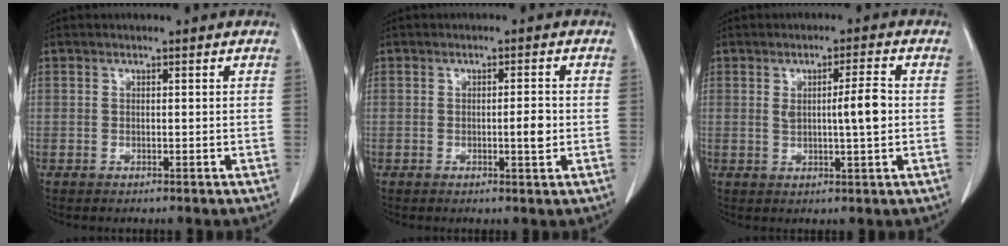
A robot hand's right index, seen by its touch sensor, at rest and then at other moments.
{"total": 2.8, "force": [-0.3, 0.5, 2.7], "torque": [-0.041, -0.001, -0.005]}
{"total": 5.2, "force": [0.4, 0.4, 5.1], "torque": [-0.079, 0.001, 0.005]}